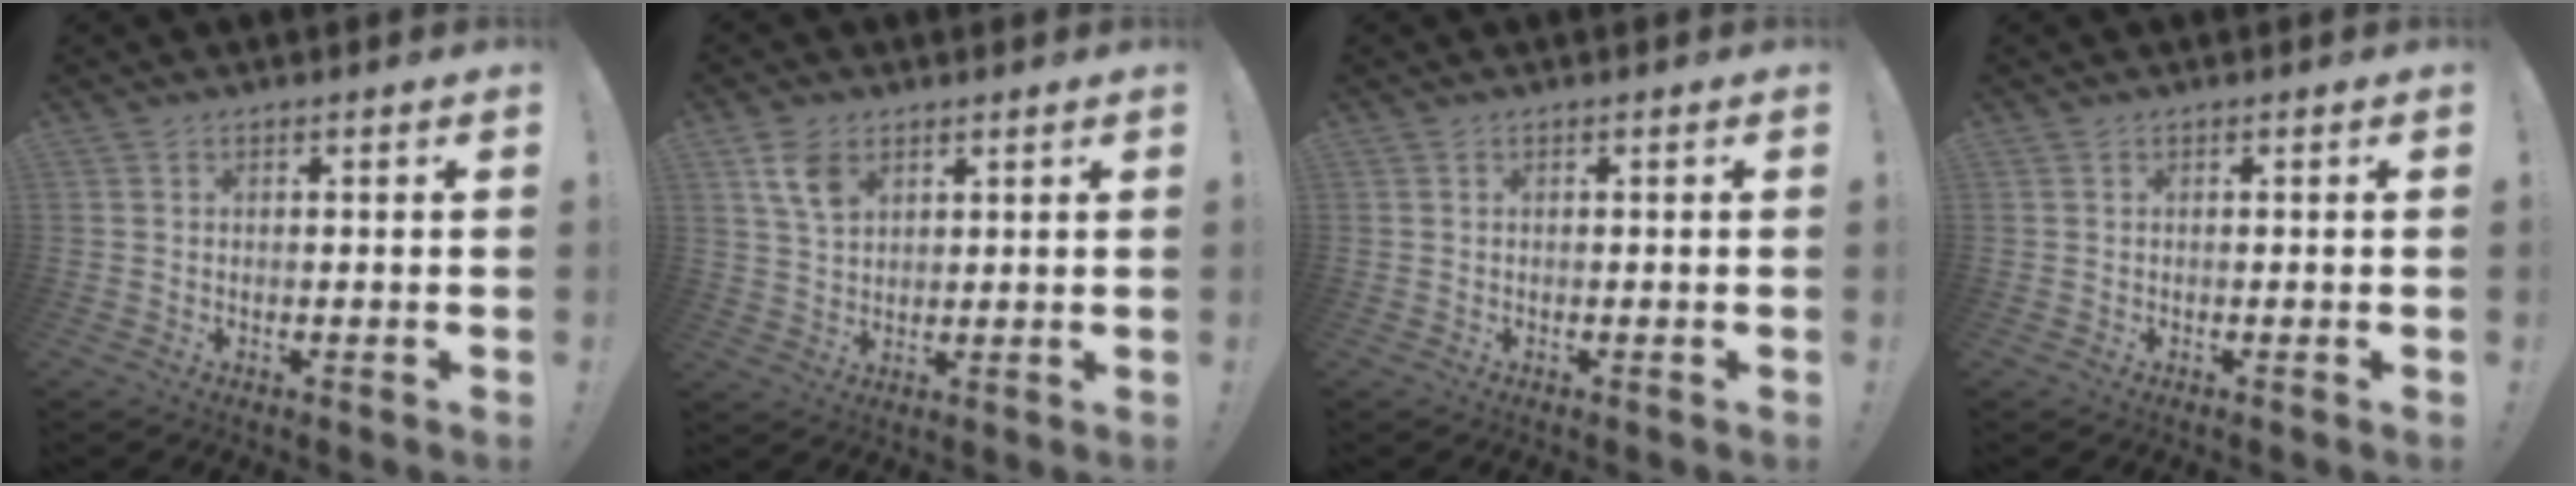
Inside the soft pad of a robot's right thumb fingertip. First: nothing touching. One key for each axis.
{"total": 7.6, "fx": 3.9, "fy": 5.0, "fz": 4.3, "tx": -0.070, "ty": -0.009, "tz": 0.076}
{"total": 0.0}
{"total": 0.0}